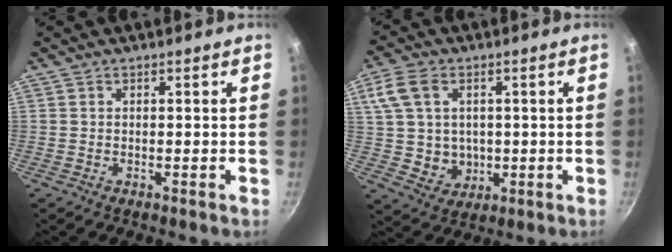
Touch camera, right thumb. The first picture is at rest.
{"total": 10.5, "force": [2.0, 8.4, 6.0], "torque": [-0.097, -0.007, 0.045]}